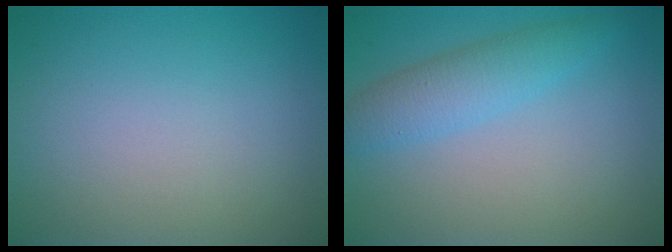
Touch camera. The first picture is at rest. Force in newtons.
{"total": 3.2, "press": 3.2, "slide": 0.1}